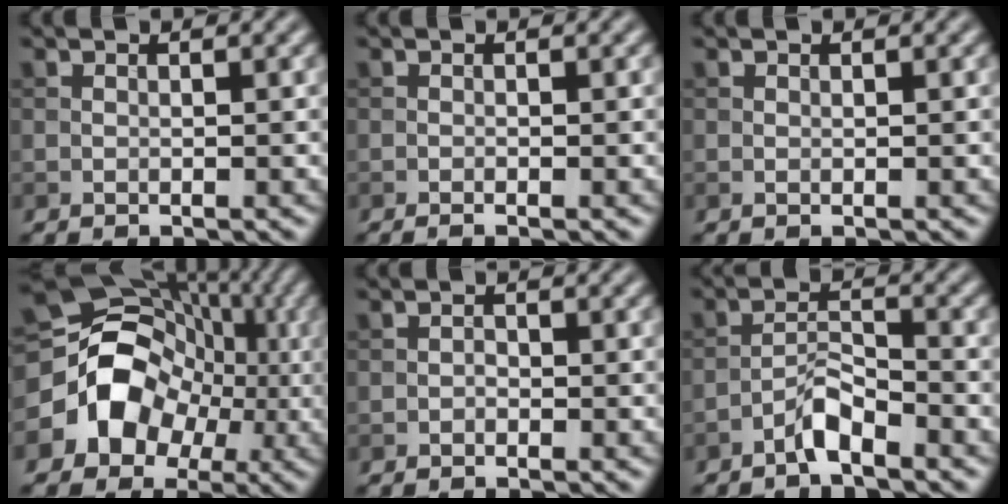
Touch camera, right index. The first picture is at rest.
{"total": 0.6, "force": [-0.4, 0.1, 0.5], "torque": [-0.009, -0.002, -0.008]}
{"total": 0.0}
{"total": 10.9, "force": [-1.7, 9.3, 5.4], "torque": [-0.085, -0.003, -0.054]}
{"total": 0.6, "force": [-0.3, 0.4, 0.2], "torque": [-0.001, 0.000, -0.006]}
{"total": 2.7, "force": [-2.1, 0.6, 1.6], "torque": [-0.030, 0.010, -0.043]}